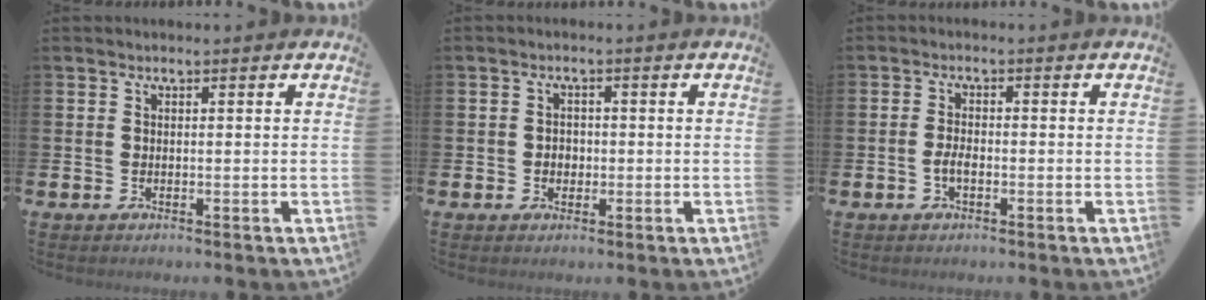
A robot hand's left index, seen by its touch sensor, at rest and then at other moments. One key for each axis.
{"total": 1.8, "fx": -0.3, "fy": 1.6, "fz": 0.8, "tx": -0.009, "ty": 0.004, "tz": -0.012}
{"total": 2.1, "fx": -0.8, "fy": 1.0, "fz": 1.7, "tx": -0.032, "ty": 0.003, "tz": -0.015}